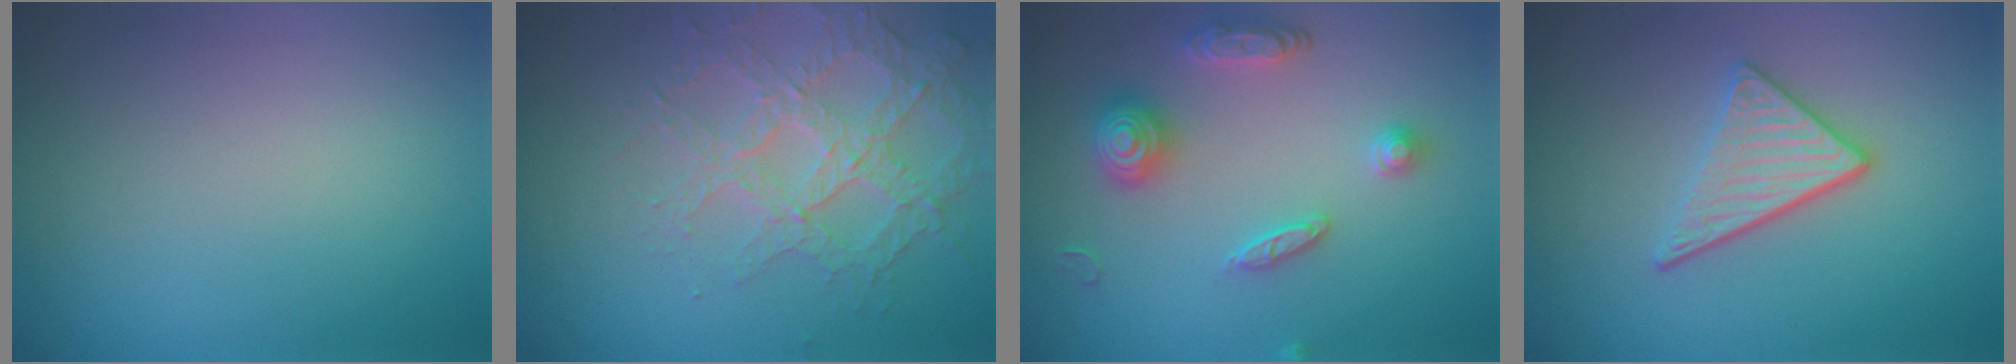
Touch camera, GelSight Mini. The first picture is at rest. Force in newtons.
{"total": 3.8, "press": 3.7, "slide": 0.9}
{"total": 3.4, "press": 3.4, "slide": 0.3}
{"total": 3.6, "press": 3.1, "slide": 1.9}